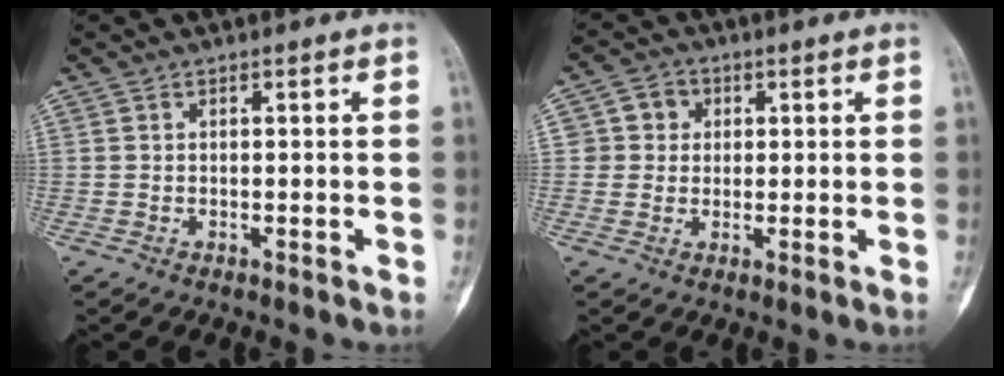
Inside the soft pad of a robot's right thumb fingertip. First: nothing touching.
{"total": 4.8, "force": [0.9, 4.6, 1.0], "torque": [0.021, 0.005, 0.011]}